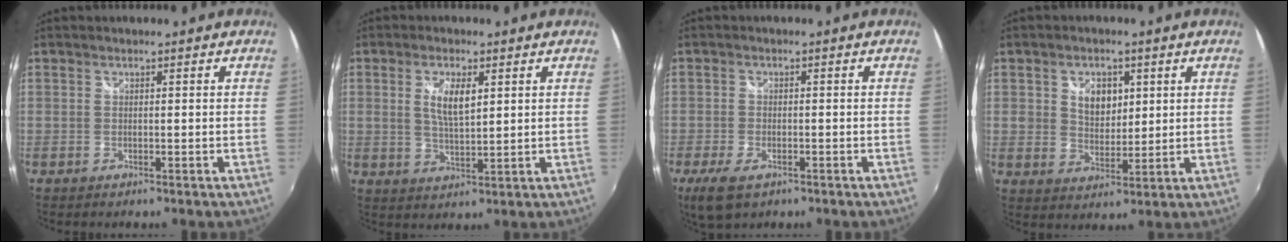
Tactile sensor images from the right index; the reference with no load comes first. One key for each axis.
{"total": 5.7, "fx": 1.7, "fy": 2.1, "fz": 5.0, "tx": -0.094, "ty": -0.003, "tz": 0.034}
{"total": 6.2, "fx": -3.6, "fy": 3.0, "fz": 3.9, "tx": -0.097, "ty": -0.021, "tz": -0.066}
{"total": 7.3, "fx": 2.3, "fy": 5.3, "fz": 4.5, "tx": -0.074, "ty": 0.005, "tz": 0.041}